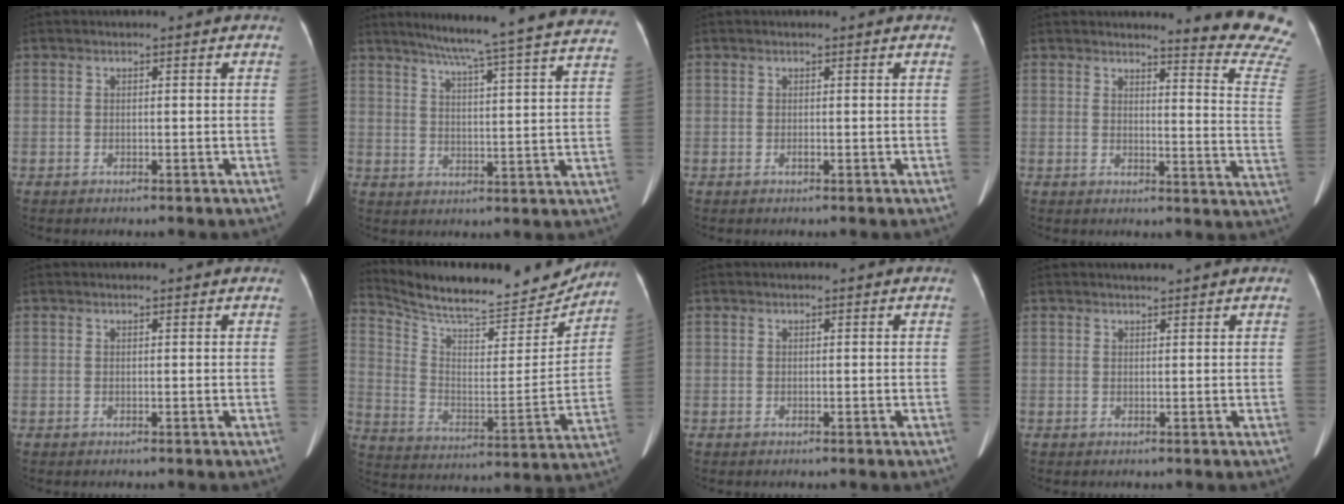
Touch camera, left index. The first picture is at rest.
{"total": 25.6, "force": [22.9, -0.6, 11.4], "torque": [-0.176, -0.044, 0.279]}
{"total": 0.0}
{"total": 13.6, "force": [13.3, -1.3, 2.1], "torque": [-0.009, -0.147, 0.119]}
{"total": 0.6, "force": [0.6, 0.1, 0.1], "torque": [-0.003, 0.006, 0.006]}
{"total": 22.0, "force": [20.4, 4.2, 7.1], "torque": [-0.125, -0.032, 0.301]}
{"total": 0.0}
{"total": 1.2, "force": [1.1, -0.1, 0.4], "torque": [-0.008, 0.007, 0.022]}